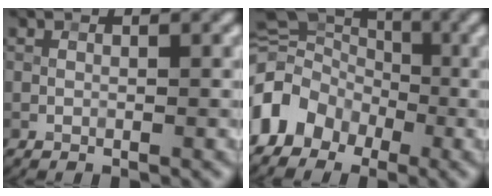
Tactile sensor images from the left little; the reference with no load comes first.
{"total": 6.8, "force": [-3.1, 5.2, 2.9], "torque": [-0.039, 0.017, -0.073]}